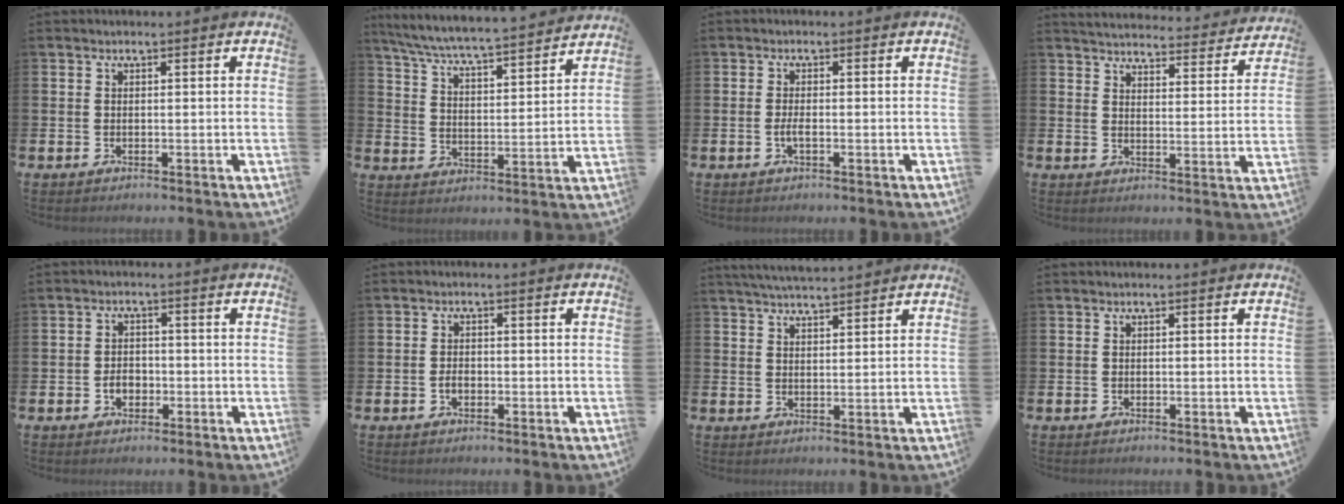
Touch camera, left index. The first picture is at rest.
{"total": 6.6, "force": [6.3, 0.0, 1.9], "torque": [-0.066, -0.051, 0.106]}
{"total": 1.5, "force": [-0.5, 0.4, 1.3], "torque": [-0.027, 0.002, -0.009]}
{"total": 4.5, "force": [4.4, 0.6, 0.4], "torque": [-0.022, -0.036, 0.075]}
{"total": 2.4, "force": [-0.8, 1.8, 1.4], "torque": [-0.014, -0.001, -0.022]}
{"total": 1.4, "force": [-0.5, 1.0, 0.9], "torque": [-0.012, 0.002, -0.012]}
{"total": 4.2, "force": [4.1, 0.3, 0.7], "torque": [-0.019, -0.017, 0.075]}
{"total": 0.0}